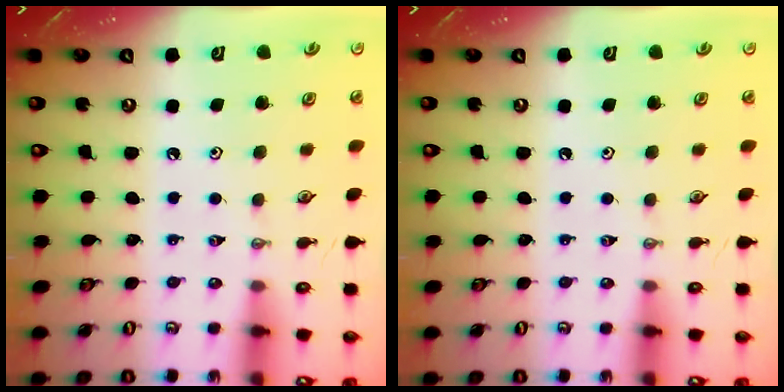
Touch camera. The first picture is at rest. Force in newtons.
{"total": 0.0}